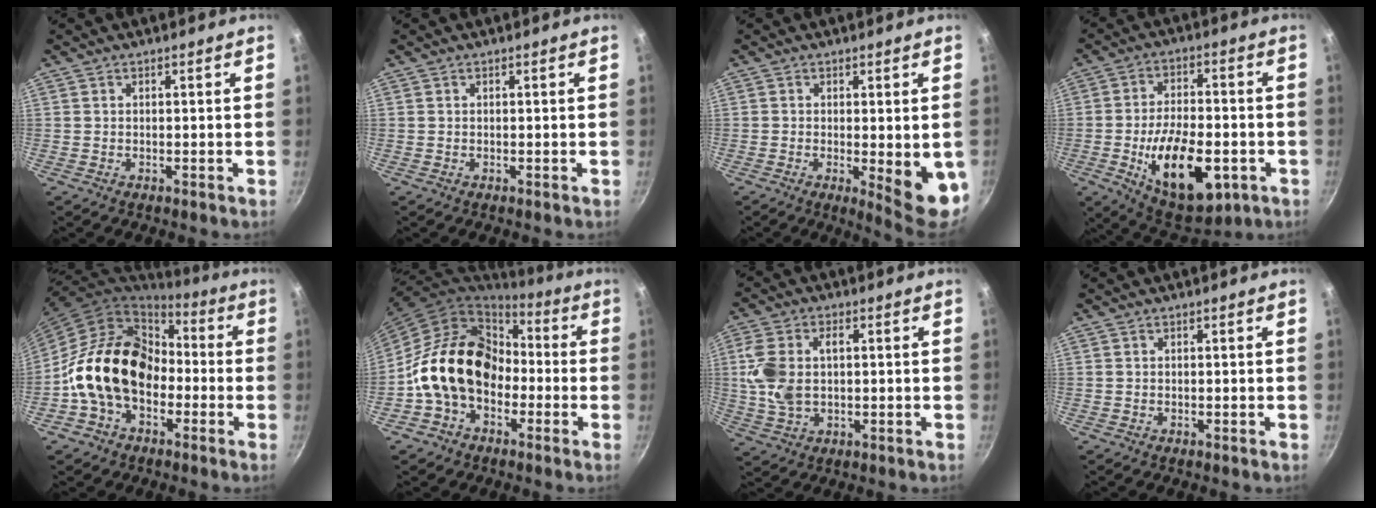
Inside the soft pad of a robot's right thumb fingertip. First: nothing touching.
{"total": 0.0}
{"total": 9.6, "force": [-1.5, 2.6, 9.1], "torque": [-0.102, -0.011, -0.011]}
{"total": 18.7, "force": [-5.3, 9.5, 15.3], "torque": [-0.224, 0.013, -0.072]}
{"total": 18.0, "force": [-3.0, 13.1, 11.9], "torque": [-0.172, 0.051, -0.064]}
{"total": 17.6, "force": [-2.7, 13.3, 11.2], "torque": [-0.161, 0.054, -0.055]}
{"total": 9.5, "force": [1.1, 5.9, 7.3], "torque": [-0.148, 0.009, 0.019]}
{"total": 0.0}